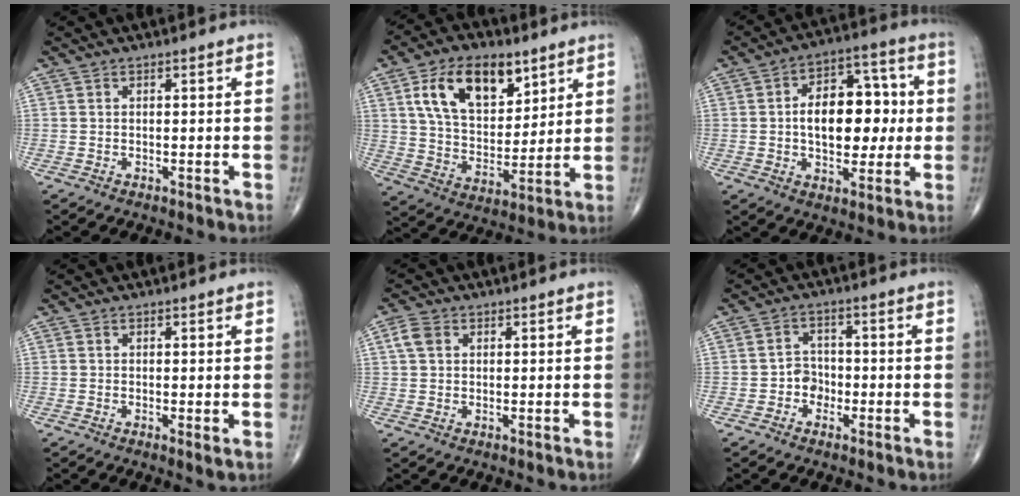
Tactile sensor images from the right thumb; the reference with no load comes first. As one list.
[{"total": 16.5, "force": [7.8, 9.4, 11.1], "torque": [-0.152, -0.030, 0.146]}, {"total": 15.0, "force": [0.6, 8.9, 12.1], "torque": [-0.144, 0.025, 0.009]}, {"total": 1.1, "force": [0.0, 0.2, 1.1], "torque": [-0.019, -0.007, -0.003]}, {"total": 3.2, "force": [1.1, 2.4, 1.9], "torque": [-0.037, 0.007, 0.020]}, {"total": 3.6, "force": [-1.3, 3.0, 1.4], "torque": [0.001, 0.014, -0.030]}]